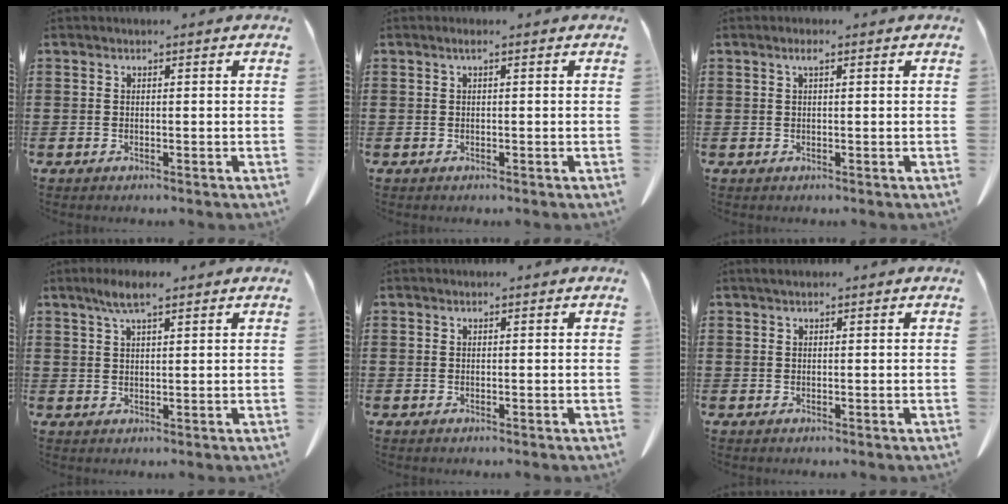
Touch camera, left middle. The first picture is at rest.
{"total": 0.7, "force": [0.0, 0.0, 0.7], "torque": [-0.012, -0.002, 0.000]}
{"total": 1.3, "force": [0.5, 0.3, 1.2], "torque": [-0.025, 0.005, 0.008]}
{"total": 4.0, "force": [2.5, 0.7, 3.0], "torque": [-0.063, 0.006, 0.043]}
{"total": 0.0}
{"total": 0.6, "force": [0.4, 0.1, 0.4], "torque": [-0.009, 0.002, 0.007]}